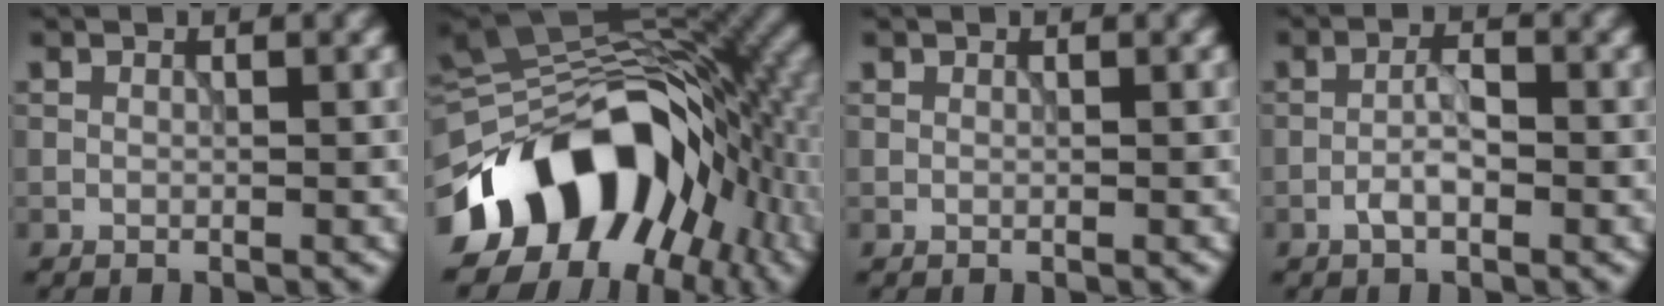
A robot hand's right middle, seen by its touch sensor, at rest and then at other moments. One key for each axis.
{"total": 15.6, "fx": -6.0, "fy": 10.0, "fz": 10.3, "tx": -0.147, "ty": 0.015, "tz": -0.114}
{"total": 0.0}
{"total": 2.4, "fx": -1.1, "fy": 0.7, "fz": 2.0, "tx": -0.036, "ty": 0.005, "tz": -0.028}